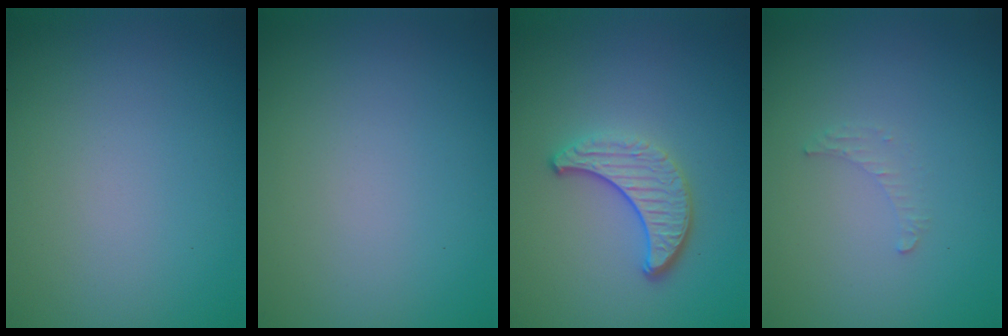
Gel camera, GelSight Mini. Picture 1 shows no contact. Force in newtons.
{"total": 0.0}
{"total": 3.3, "press": 2.8, "slide": 1.7}
{"total": 0.8, "press": 0.8, "slide": 0.3}